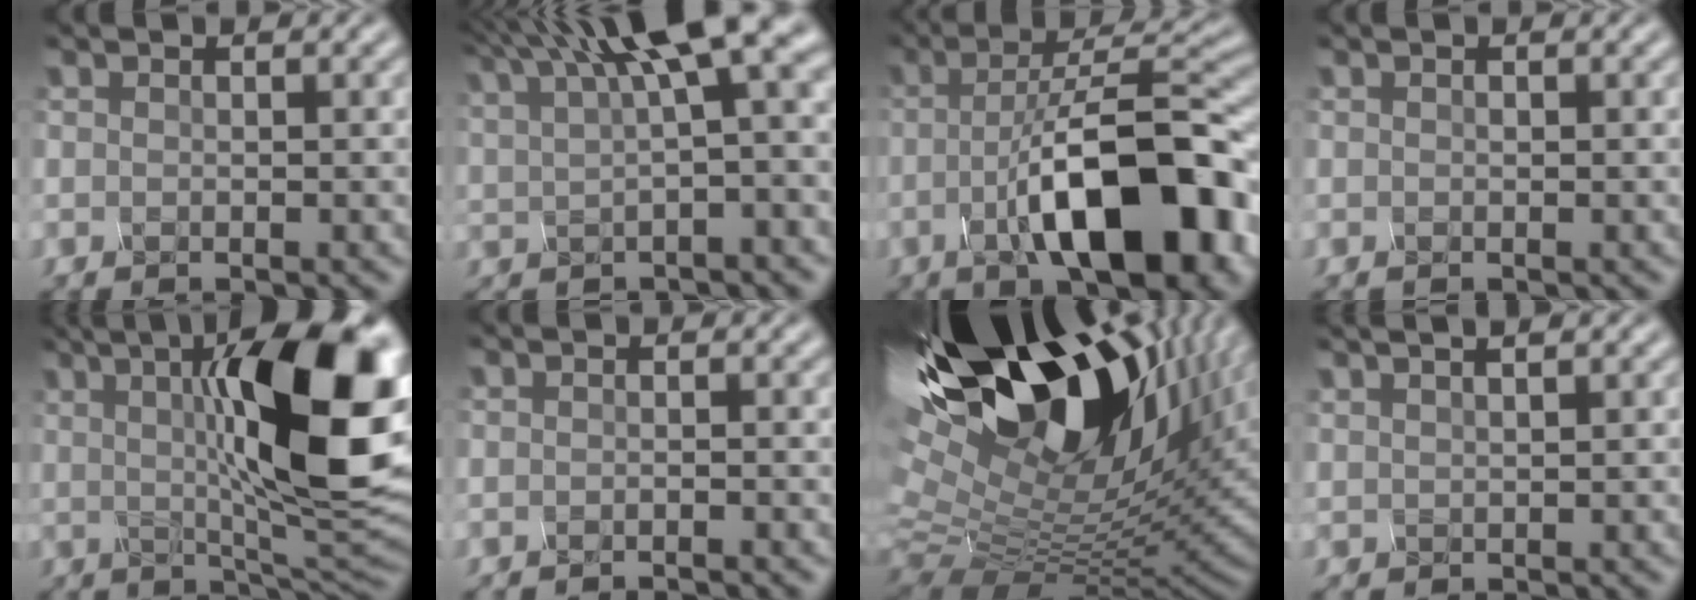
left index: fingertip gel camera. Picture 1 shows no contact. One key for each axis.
{"total": 8.0, "fx": 3.9, "fy": 1.1, "fz": 6.9, "tx": -0.078, "ty": 0.030, "tz": 0.076}
{"total": 12.2, "fx": -5.4, "fy": 4.1, "fz": 10.1, "tx": -0.154, "ty": 0.015, "tz": -0.072}
{"total": 0.7, "fx": -0.1, "fy": -0.5, "fz": -0.4, "tx": -0.003, "ty": -0.001, "tz": 0.005}
{"total": 13.4, "fx": 3.0, "fy": 2.3, "fz": 12.8, "tx": -0.185, "ty": 0.008, "tz": 0.064}
{"total": 1.4, "fx": -1.3, "fy": 0.0, "fz": 0.6, "tx": 0.008, "ty": -0.002, "tz": -0.014}
{"total": 18.7, "fx": 9.8, "fy": 8.5, "fz": 13.5, "tx": -0.272, "ty": 0.063, "tz": 0.168}
{"total": 2.3, "fx": 2.0, "fy": 0.4, "fz": 1.0, "tx": -0.008, "ty": 0.030, "tz": 0.012}